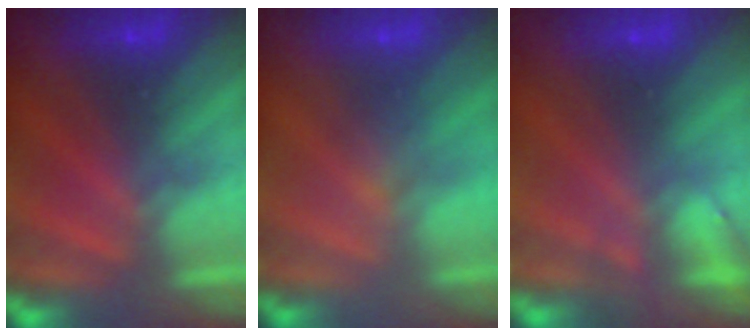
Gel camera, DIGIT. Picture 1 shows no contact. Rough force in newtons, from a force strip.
{"total": 2.8}
{"total": 2.3}